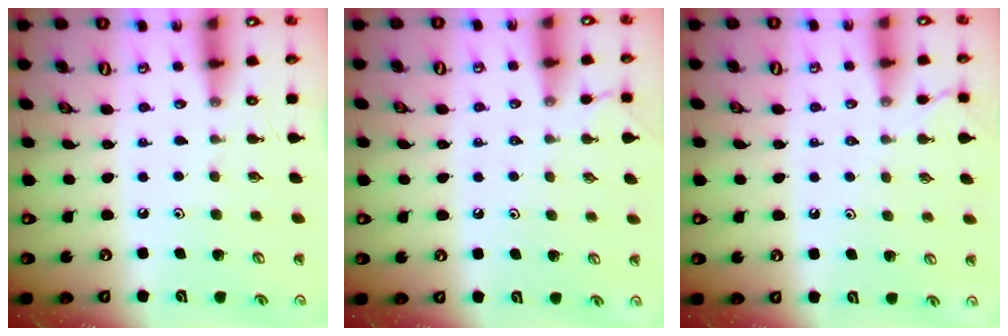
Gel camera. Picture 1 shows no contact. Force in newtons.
{"total": 1.8, "press": 1.8, "slide": 0.3}
{"total": 2.4, "press": 2.4, "slide": 0.5}